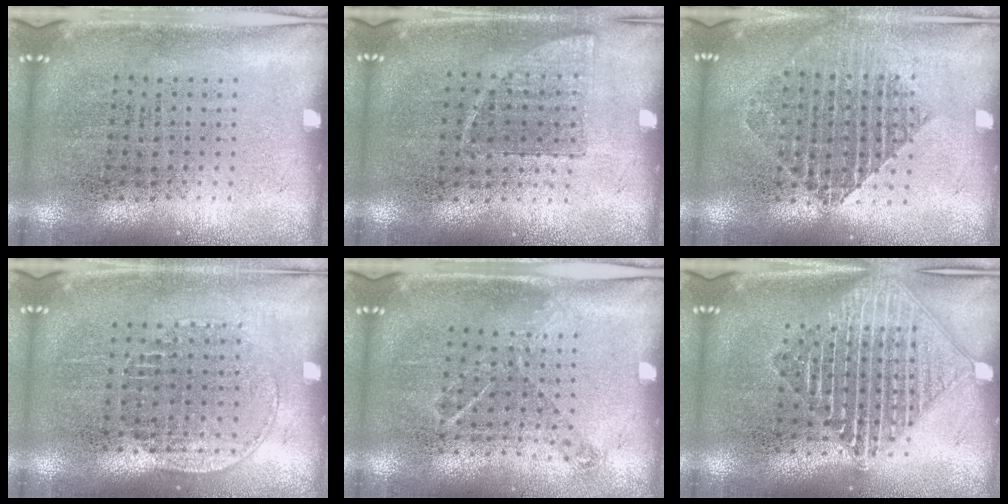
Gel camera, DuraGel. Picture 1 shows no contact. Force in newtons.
{"total": 0.8, "press": 0.7, "slide": 0.3}
{"total": 1.6, "press": 1.4, "slide": 0.7}
{"total": 1.2, "press": 1.0, "slide": 0.5}
{"total": 0.8, "press": 0.8, "slide": 0.2}
{"total": 2.3, "press": 2.3, "slide": 0.4}